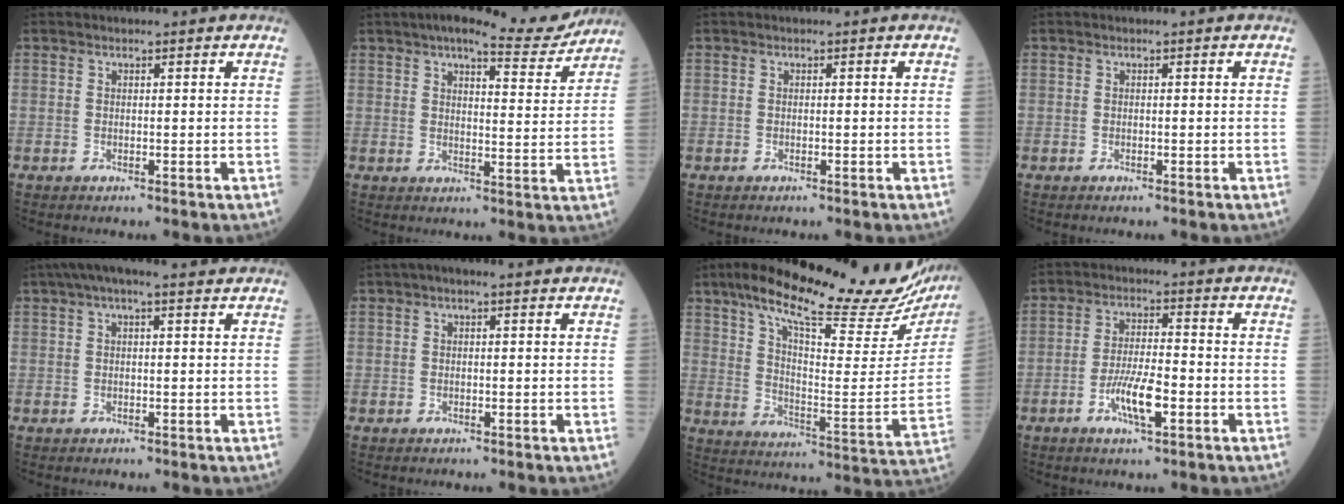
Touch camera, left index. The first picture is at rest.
{"total": 10.7, "force": [9.6, 1.5, 4.5], "torque": [-0.055, -0.013, 0.117]}
{"total": 0.0}
{"total": 0.0}
{"total": 6.5, "force": [4.5, 1.5, 4.5], "torque": [-0.080, 0.045, 0.066]}
{"total": 2.3, "force": [1.1, 0.7, 1.9], "torque": [-0.036, 0.020, 0.013]}
{"total": 28.0, "force": [22.5, 4.6, 16.0], "torque": [-0.256, -0.033, 0.301]}
{"total": 6.7, "force": [-2.9, 1.2, 5.9], "torque": [-0.115, -0.007, -0.056]}